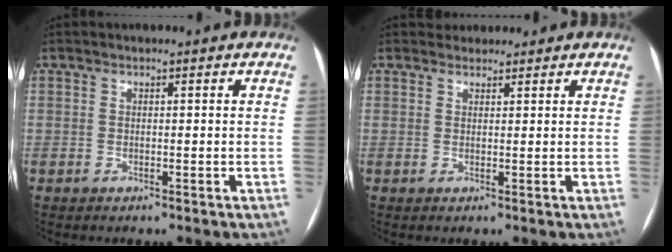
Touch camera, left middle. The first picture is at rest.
{"total": 1.8, "force": [1.5, 0.8, -0.3], "torque": [0.006, 0.013, 0.023]}